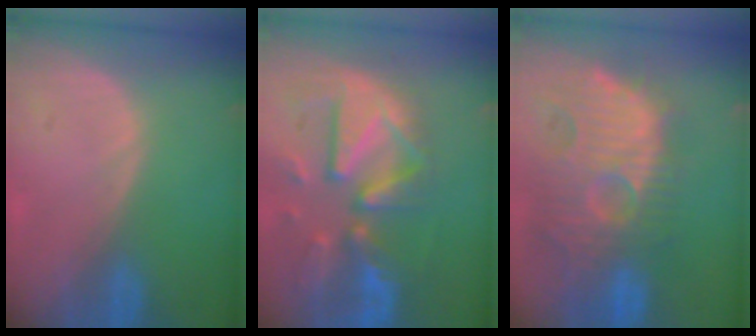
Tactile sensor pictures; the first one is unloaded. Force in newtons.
{"total": 12.3, "press": 10.6, "slide": 6.2}
{"total": 13.8, "press": 12.3, "slide": 6.4}